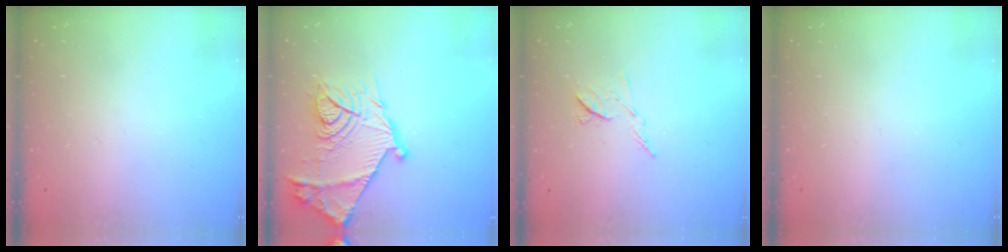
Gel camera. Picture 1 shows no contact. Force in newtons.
{"total": 23.5, "press": 23.5, "slide": 1.5}
{"total": 6.8, "press": 6.7, "slide": 0.8}
{"total": 0.0}